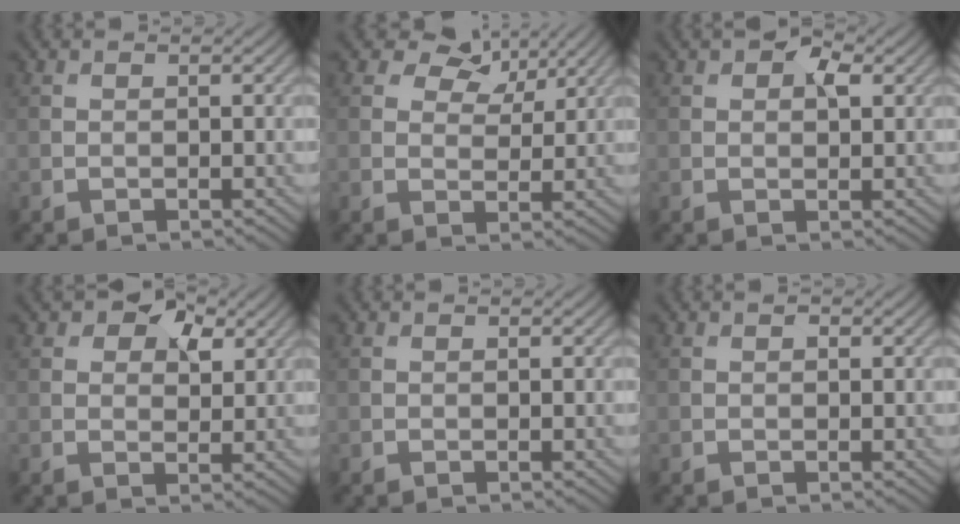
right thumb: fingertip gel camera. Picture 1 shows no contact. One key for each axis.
{"total": 5.9, "fx": 3.7, "fy": 3.4, "fz": 3.1, "tx": -0.042, "ty": -0.003, "tz": 0.057}
{"total": 3.3, "fx": 1.5, "fy": 1.8, "fz": 2.3, "tx": -0.036, "ty": 0.003, "tz": 0.023}
{"total": 6.1, "fx": 3.4, "fy": 3.5, "fz": 3.6, "tx": -0.047, "ty": -0.001, "tz": 0.052}
{"total": 0.0}
{"total": 0.6, "fx": 0.3, "fy": 0.3, "fz": 0.4, "tx": -0.004, "ty": 0.000, "tz": 0.002}